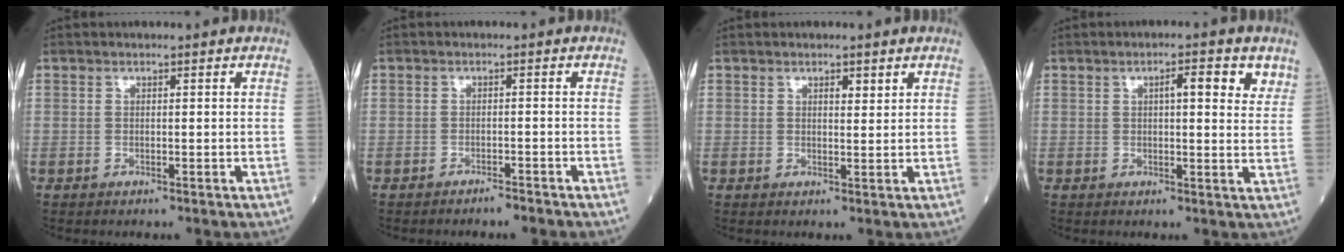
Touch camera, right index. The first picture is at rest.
{"total": 1.9, "force": [-1.7, 0.2, 0.8], "torque": [-0.014, -0.002, -0.022]}
{"total": 1.5, "force": [1.0, 0.4, 1.0], "torque": [-0.017, -0.002, 0.016]}
{"total": 5.3, "force": [2.6, 1.3, 4.4], "torque": [-0.058, 0.005, 0.031]}